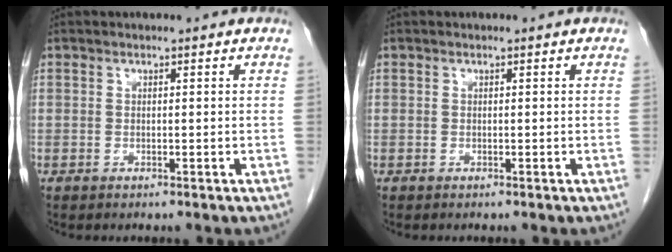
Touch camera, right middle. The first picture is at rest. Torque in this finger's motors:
{"motor_torque": [0.24, 0.16, 0.04, 0.01]}